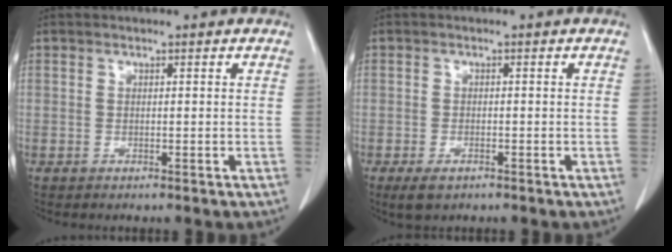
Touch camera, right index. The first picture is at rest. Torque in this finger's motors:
{"motor_torque": [0.30, -0.23, 0.13, 0.03]}